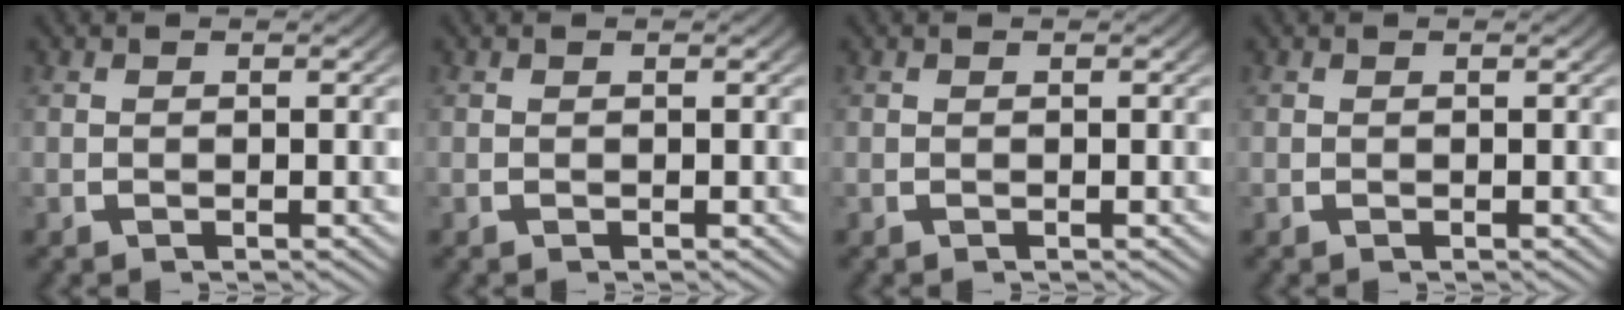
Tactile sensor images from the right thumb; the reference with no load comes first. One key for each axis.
{"total": 0.0}
{"total": 0.0}
{"total": 0.0}